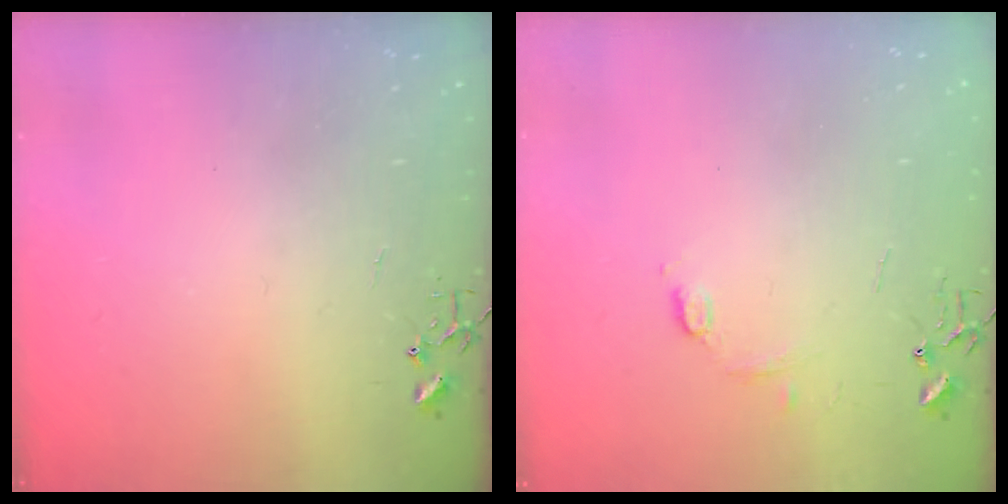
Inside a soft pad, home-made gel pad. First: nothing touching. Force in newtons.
{"total": 6.1, "press": 6.1, "slide": 0.7}